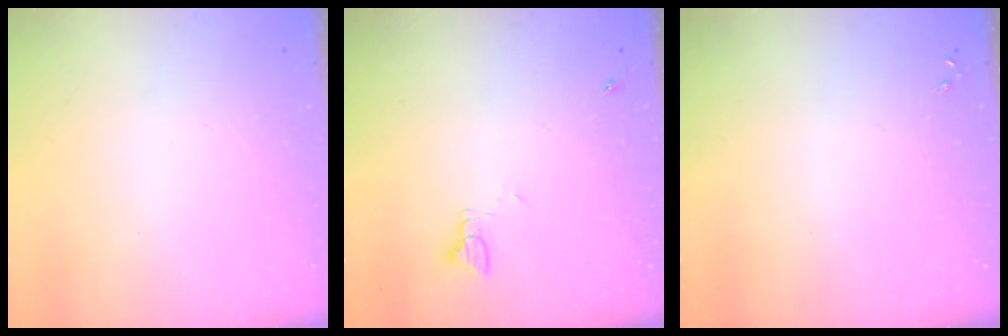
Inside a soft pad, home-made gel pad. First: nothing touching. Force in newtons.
{"total": 2.0, "press": 2.0, "slide": 0.3}
{"total": 1.1, "press": 0.9, "slide": 0.5}